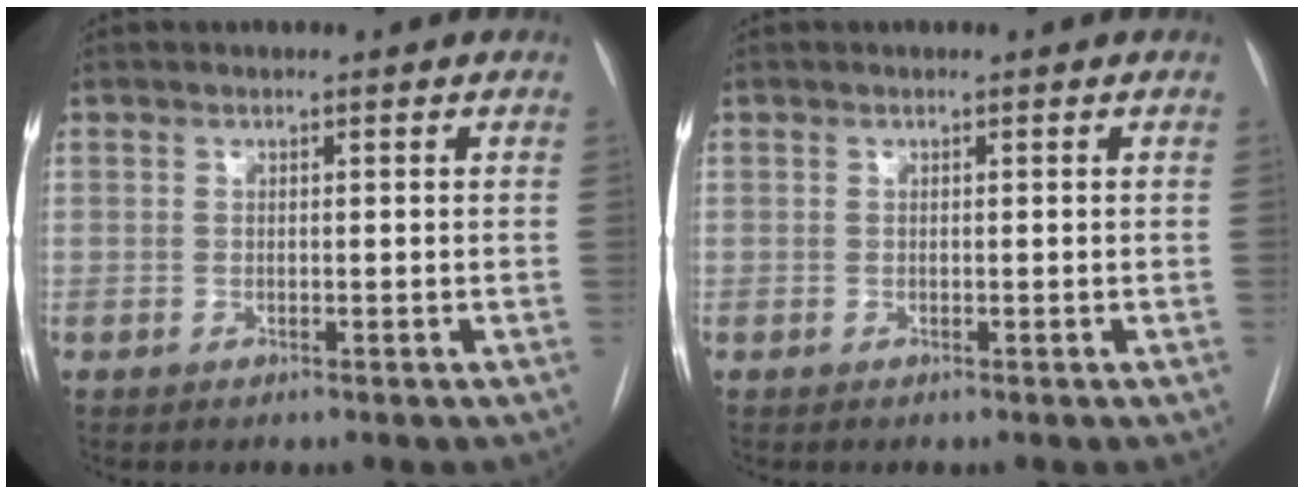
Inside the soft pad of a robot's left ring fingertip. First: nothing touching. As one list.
[{"total": 0.0}]